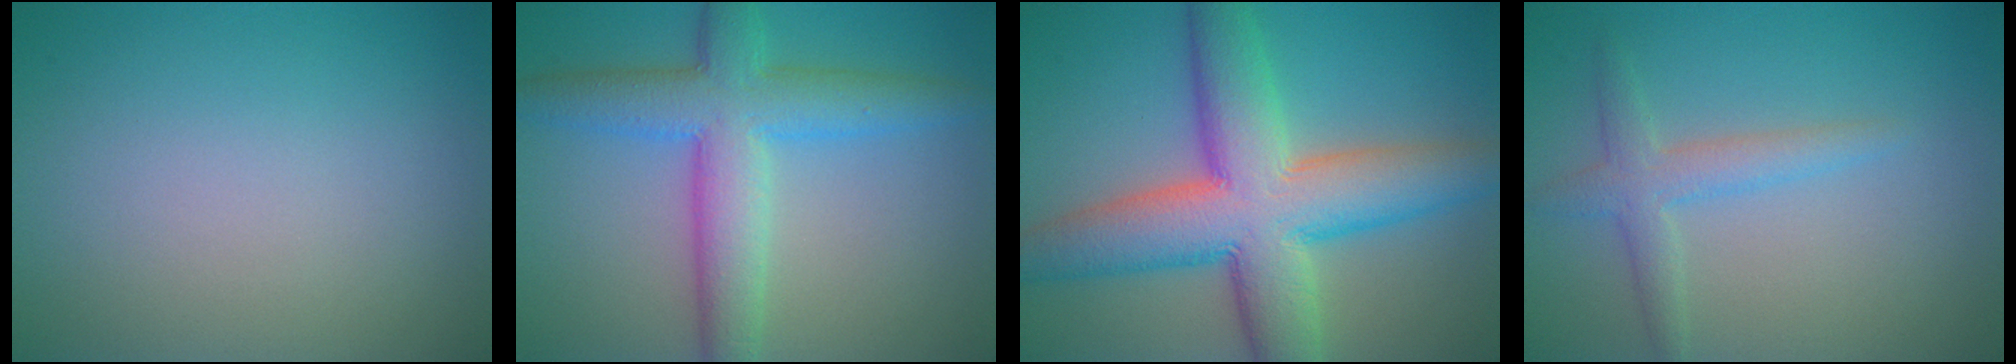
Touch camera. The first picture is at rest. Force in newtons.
{"total": 7.1, "press": 7.1, "slide": 0.1}
{"total": 11.5, "press": 11.5, "slide": 0.4}
{"total": 2.7, "press": 2.7, "slide": 0.1}